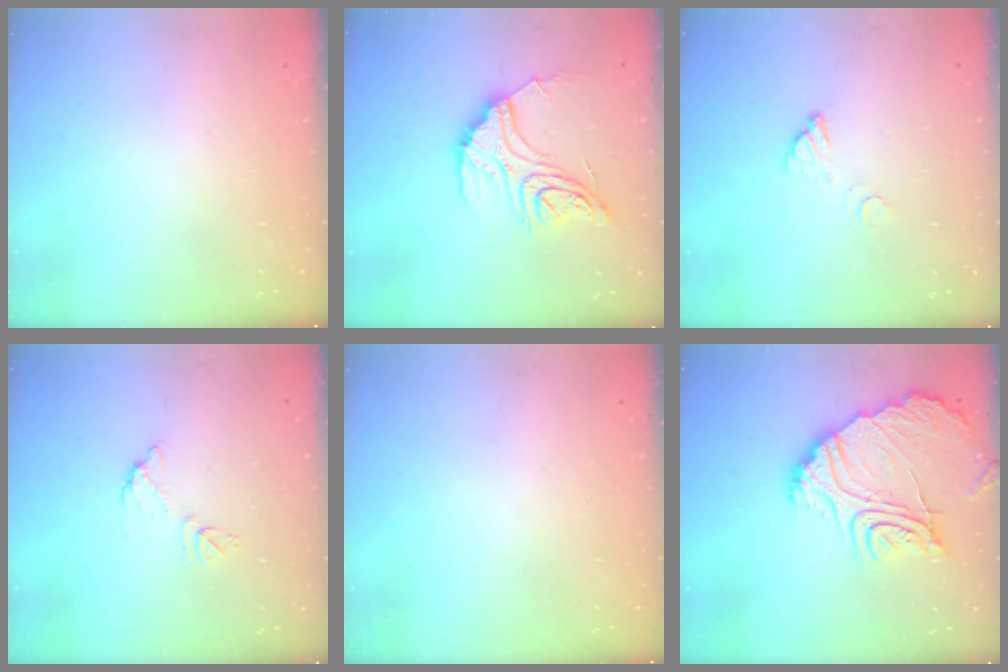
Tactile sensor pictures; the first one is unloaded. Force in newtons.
{"total": 17.2, "press": 17.1, "slide": 1.6}
{"total": 3.5, "press": 3.5, "slide": 0.2}
{"total": 6.6, "press": 6.6, "slide": 0.4}
{"total": 0.0}
{"total": 16.3, "press": 16.2, "slide": 1.7}